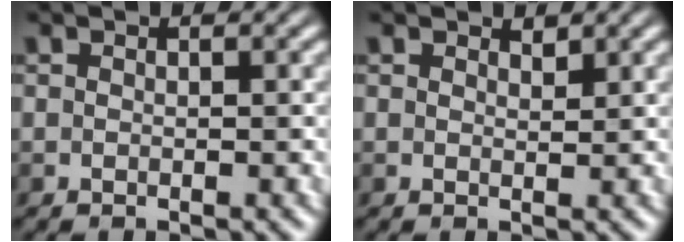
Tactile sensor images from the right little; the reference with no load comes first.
{"total": 0.6, "force": [0.6, 0.1, 0.1], "torque": [-0.007, -0.002, 0.007]}